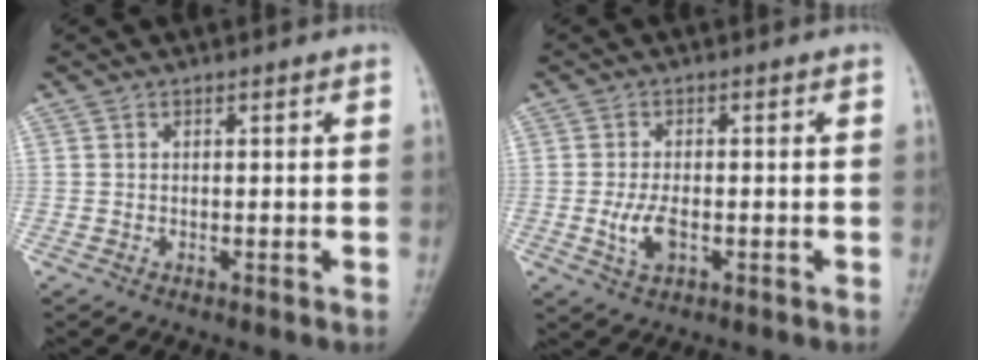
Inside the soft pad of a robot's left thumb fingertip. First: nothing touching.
{"total": 4.4, "force": [-1.1, 2.1, 3.7], "torque": [-0.078, -0.001, -0.019]}